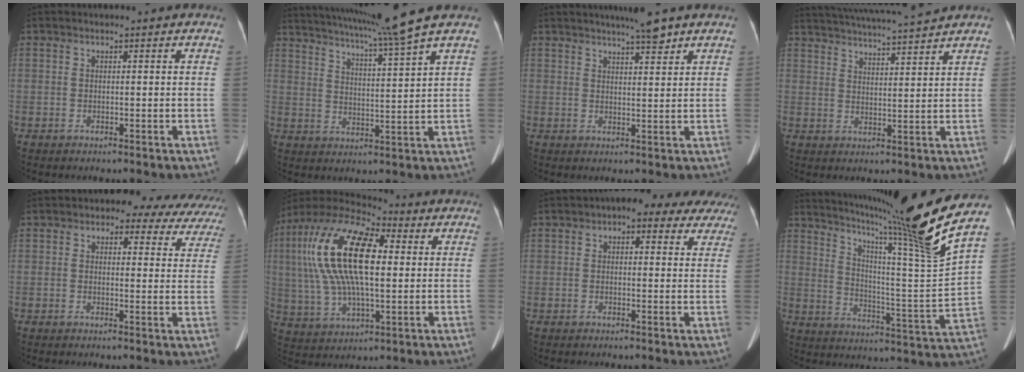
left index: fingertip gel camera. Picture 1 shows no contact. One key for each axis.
{"total": 11.9, "fx": 10.0, "fy": -2.9, "fz": 5.7, "tx": -0.102, "ty": -0.023, "tz": 0.154}
{"total": 4.5, "fx": 3.7, "fy": 0.1, "fz": 2.6, "tx": -0.040, "ty": 0.012, "tz": 0.056}
{"total": 12.7, "fx": 11.8, "fy": -0.8, "fz": 4.8, "tx": -0.095, "ty": 0.007, "tz": 0.174}
{"total": 12.9, "fx": 10.7, "fy": 5.6, "fz": 4.5, "tx": -0.019, "ty": 0.007, "tz": 0.090}
{"total": 19.3, "fx": 3.0, "fy": 7.2, "fz": 17.7, "tx": -0.380, "ty": 0.028, "tz": 0.048}
{"total": 10.6, "fx": 7.7, "fy": 4.9, "fz": 5.3, "tx": -0.042, "ty": 0.028, "tz": 0.072}
{"total": 20.4, "fx": 15.8, "fy": -4.2, "fz": 12.2, "tx": -0.195, "ty": -0.068, "tz": 0.229}